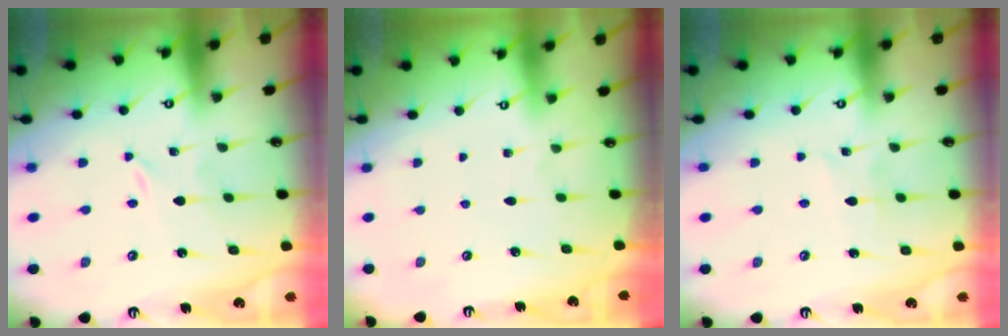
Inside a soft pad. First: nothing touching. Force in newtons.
{"total": 0.0}
{"total": 2.9, "press": 2.9, "slide": 0.4}